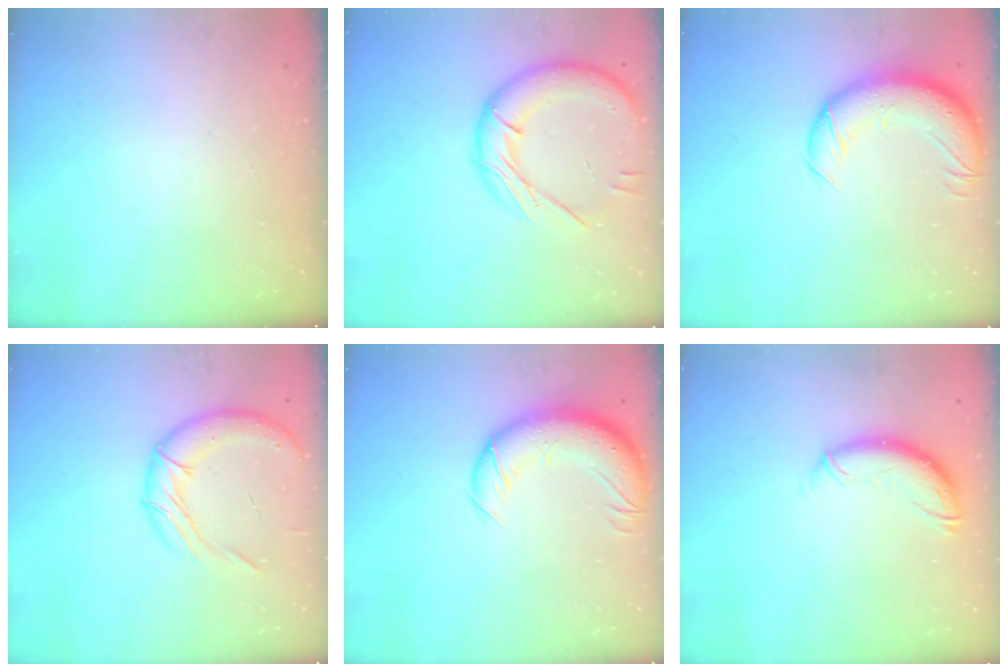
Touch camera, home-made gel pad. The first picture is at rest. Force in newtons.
{"total": 18.0, "press": 17.9, "slide": 2.2}
{"total": 13.3, "press": 12.8, "slide": 3.6}
{"total": 16.1, "press": 15.9, "slide": 2.5}
{"total": 13.3, "press": 12.8, "slide": 3.6}
{"total": 10.3, "press": 10.3, "slide": 1.2}